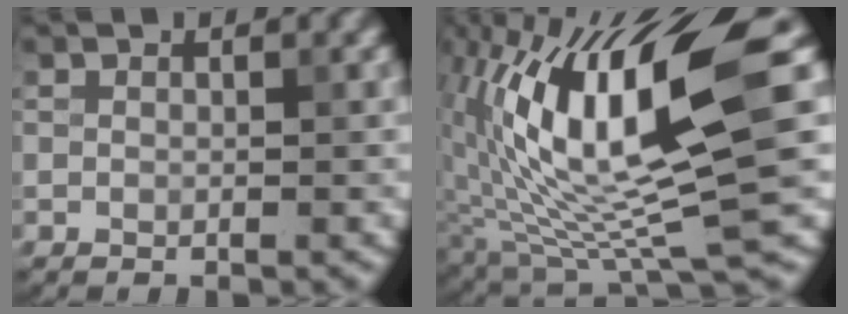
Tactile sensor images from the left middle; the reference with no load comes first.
{"total": 14.5, "force": [1.7, 3.4, 14.0], "torque": [-0.270, 0.006, 0.041]}